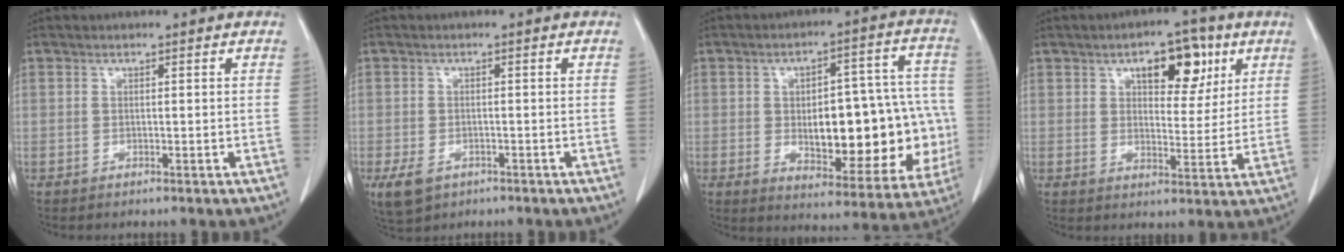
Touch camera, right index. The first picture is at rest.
{"total": 4.1, "force": [-2.0, 2.7, 2.3], "torque": [-0.047, -0.005, -0.021]}
{"total": 20.8, "force": [-2.6, 8.4, 18.8], "torque": [-0.196, 0.041, -0.005]}
{"total": 9.0, "force": [4.4, 4.0, 6.8], "torque": [-0.091, 0.012, 0.066]}